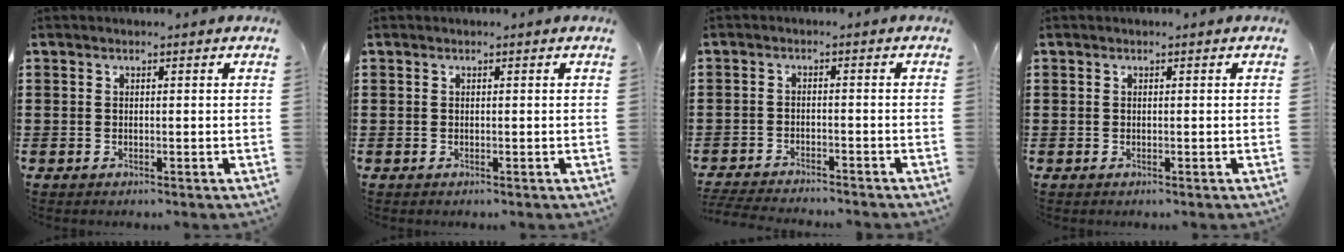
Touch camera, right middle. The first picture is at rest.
{"total": 0.0}
{"total": 3.2, "force": [-3.2, 0.0, 0.4], "torque": [-0.016, -0.004, -0.068]}
{"total": 0.0}